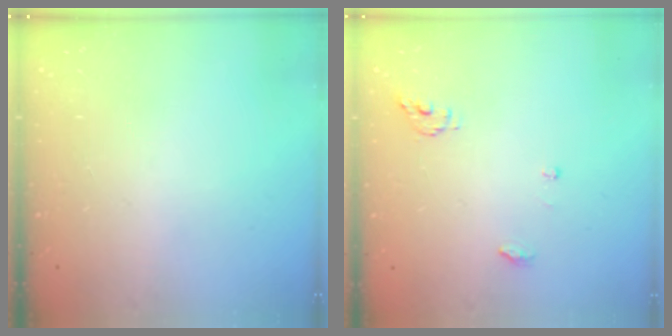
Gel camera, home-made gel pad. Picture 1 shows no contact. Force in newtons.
{"total": 4.6, "press": 4.6, "slide": 0.3}